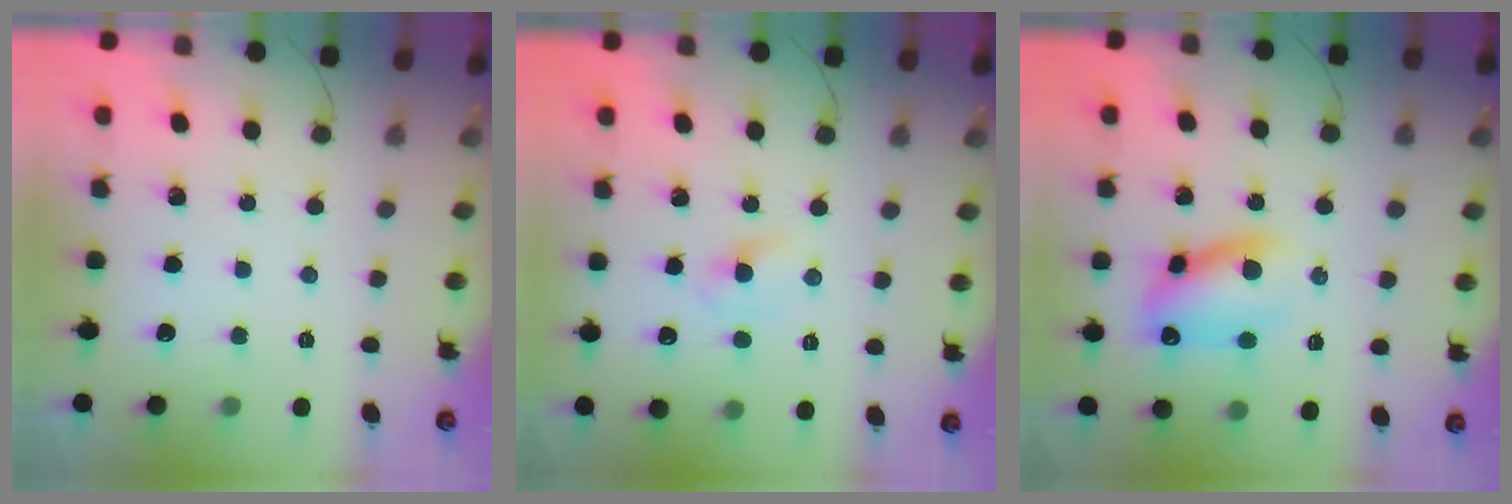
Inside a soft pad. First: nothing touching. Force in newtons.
{"total": 3.0, "press": 2.7, "slide": 1.2}
{"total": 11.5, "press": 11.3, "slide": 2.0}